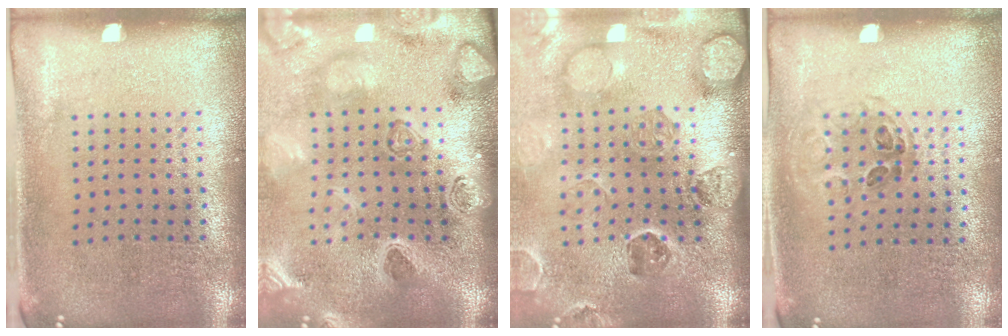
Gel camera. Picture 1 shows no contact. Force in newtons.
{"total": 4.3, "press": 3.3, "slide": 2.8}
{"total": 2.9, "press": 2.7, "slide": 0.9}
{"total": 0.9, "press": 0.7, "slide": 0.5}